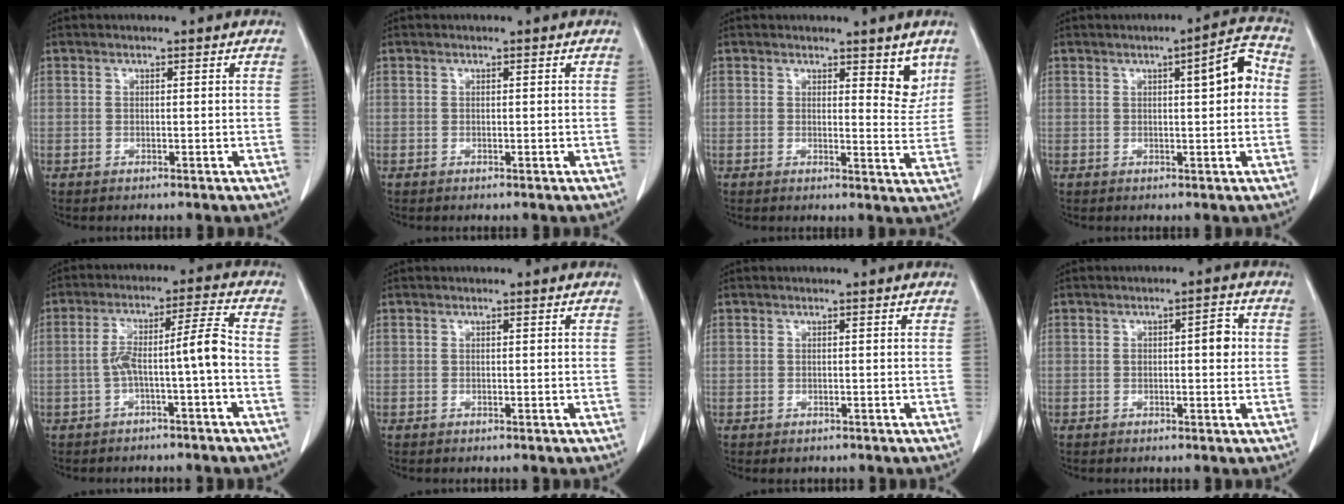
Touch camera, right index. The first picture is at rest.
{"total": 0.0}
{"total": 4.3, "force": [2.9, 1.6, 2.8], "torque": [-0.021, -0.020, 0.033]}
{"total": 5.9, "force": [0.9, 1.1, 5.7], "torque": [-0.075, 0.019, 0.008]}
{"total": 6.9, "force": [-2.0, -0.2, 6.5], "torque": [-0.118, 0.033, -0.029]}
{"total": 0.0}
{"total": 0.9, "force": [-0.4, 0.8, 0.0], "torque": [-0.004, 0.005, -0.003]}
{"total": 3.4, "force": [0.4, 1.2, 3.2], "torque": [-0.049, 0.011, 0.006]}